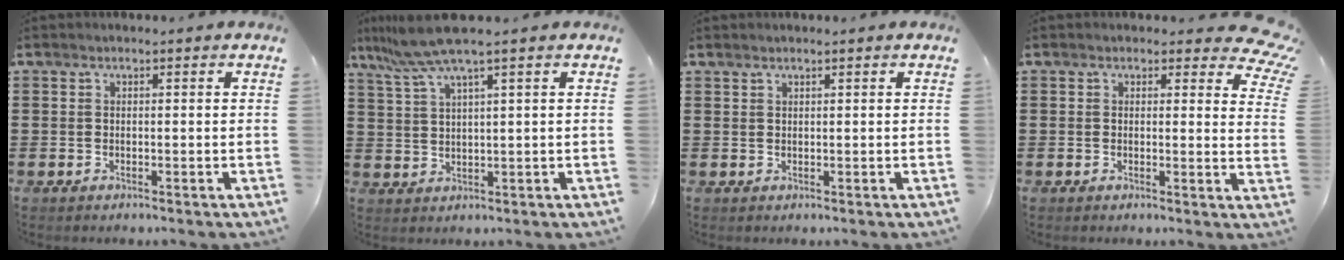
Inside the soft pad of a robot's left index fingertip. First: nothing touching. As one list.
[{"total": 6.5, "force": [4.5, -0.5, 4.6], "torque": [-0.112, -0.019, 0.077]}, {"total": 0.7, "force": [0.7, 0.0, 0.3], "torque": [-0.007, -0.001, 0.014]}, {"total": 3.4, "force": [2.6, 1.2, 1.9], "torque": [-0.032, -0.008, 0.044]}]